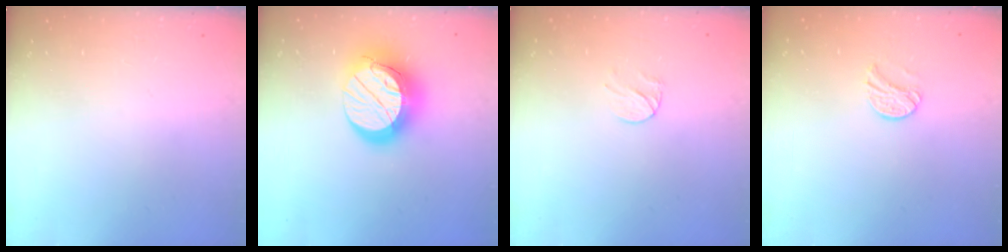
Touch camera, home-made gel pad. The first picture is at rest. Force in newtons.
{"total": 17.0, "press": 17.0, "slide": 1.6}
{"total": 6.6, "press": 6.5, "slide": 0.6}
{"total": 9.1, "press": 9.1, "slide": 0.6}